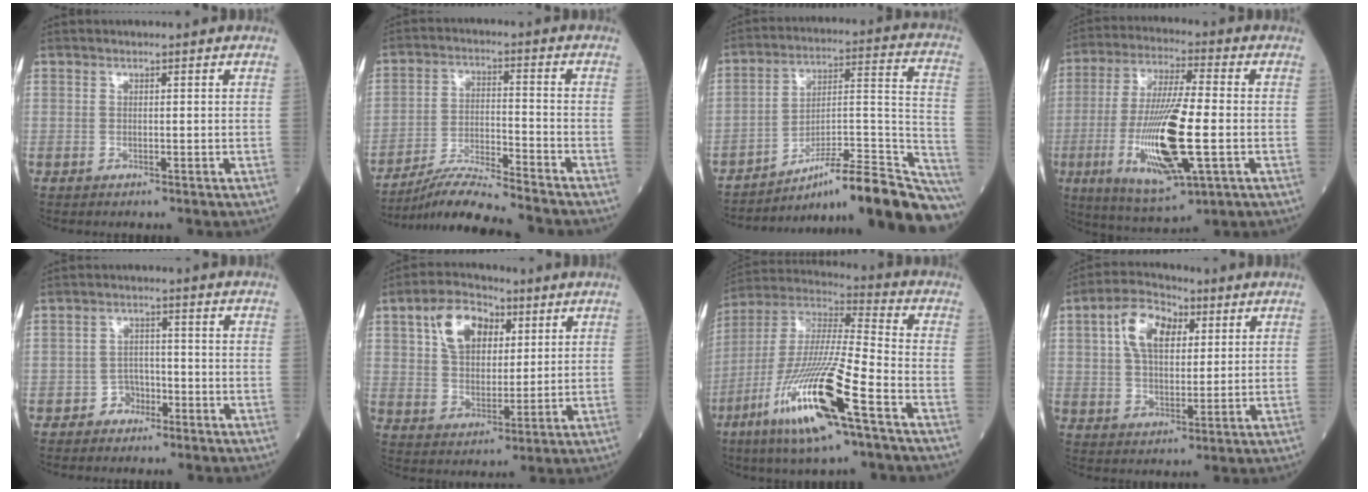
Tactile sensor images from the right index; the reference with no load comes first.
{"total": 10.2, "force": [-9.4, -1.1, 3.7], "torque": [-0.064, -0.011, -0.165]}
{"total": 23.8, "force": [-20.3, 1.4, 12.4], "torque": [-0.110, 0.026, -0.298]}
{"total": 16.8, "force": [-3.8, 2.6, 16.1], "torque": [-0.325, -0.023, -0.058]}
{"total": 2.6, "force": [-1.7, 1.9, 0.4], "torque": [-0.005, 0.012, -0.031]}
{"total": 10.0, "force": [4.3, 6.0, 6.8], "torque": [-0.132, 0.025, 0.079]}
{"total": 19.8, "force": [-9.6, 1.5, 17.3], "torque": [-0.387, -0.046, -0.184]}
{"total": 9.3, "force": [3.4, 5.1, 7.0], "torque": [-0.135, 0.026, 0.060]}